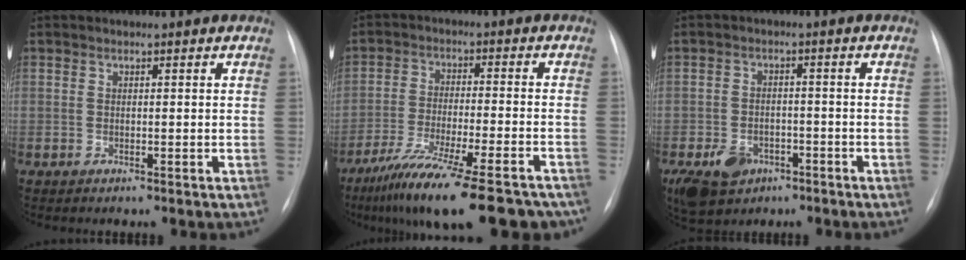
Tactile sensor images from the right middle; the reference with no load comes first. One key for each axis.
{"total": 21.2, "fx": -16.9, "fy": 3.1, "fz": 12.5, "tx": -0.159, "ty": -0.023, "tz": -0.254}
{"total": 7.5, "fx": -4.1, "fy": 5.3, "fz": 3.5, "tx": -0.073, "ty": 0.003, "tz": -0.058}